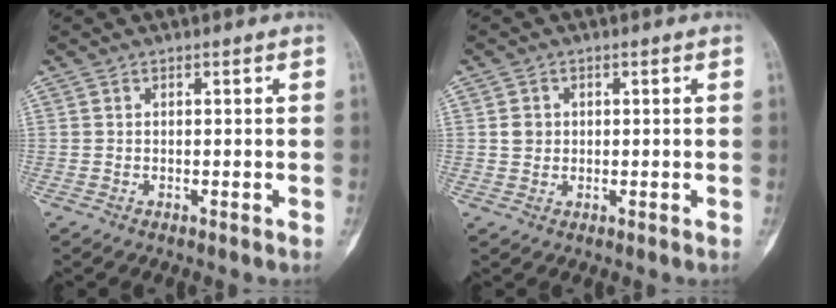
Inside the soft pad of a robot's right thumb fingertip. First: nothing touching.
{"total": 2.4, "force": [0.4, 2.2, 0.9], "torque": [-0.005, 0.002, 0.007]}